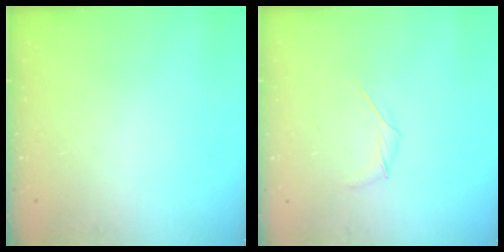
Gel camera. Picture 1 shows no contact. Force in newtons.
{"total": 4.7, "press": 4.6, "slide": 1.2}